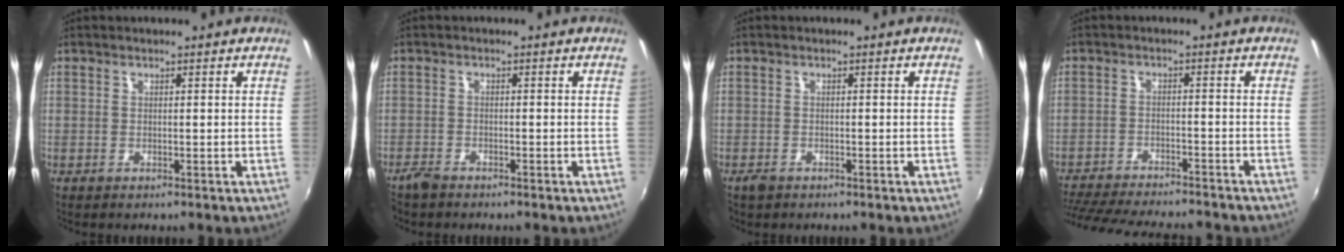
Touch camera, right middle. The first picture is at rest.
{"total": 2.4, "force": [-2.2, 0.9, 0.7], "torque": [-0.024, -0.005, -0.045]}
{"total": 1.7, "force": [-1.3, 1.0, 0.5], "torque": [-0.014, -0.003, -0.023]}
{"total": 18.7, "force": [-16.3, 3.8, 8.3], "torque": [-0.174, -0.025, -0.241]}